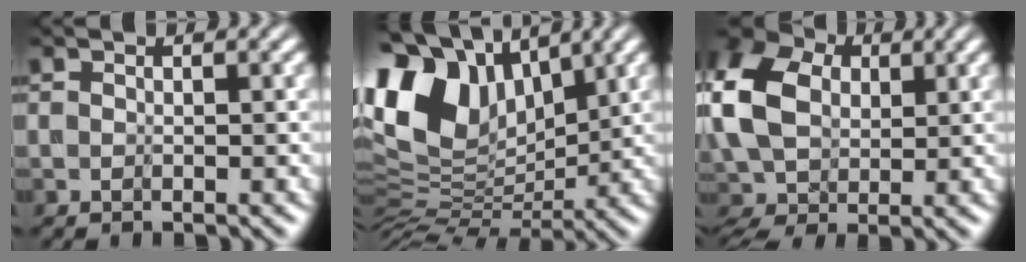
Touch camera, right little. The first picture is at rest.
{"total": 10.4, "force": [5.2, 6.4, 6.4], "torque": [-0.164, 0.016, 0.096]}
{"total": 9.9, "force": [2.3, 6.9, 6.8], "torque": [-0.188, 0.007, 0.043]}